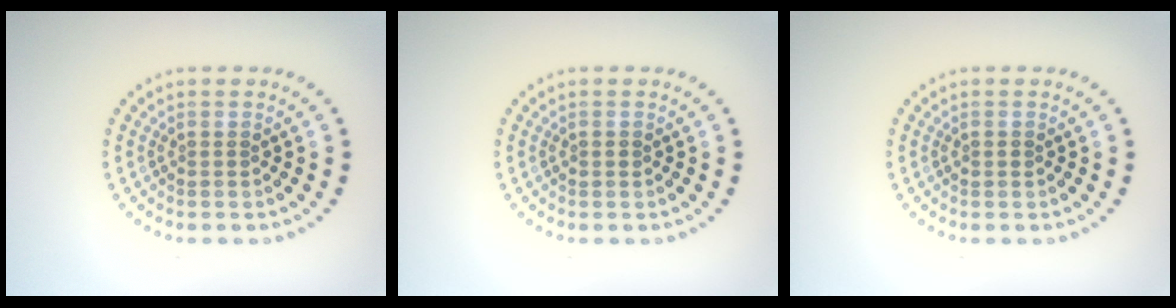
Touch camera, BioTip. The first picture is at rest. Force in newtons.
{"total": 0.6, "press": 0.6, "slide": 0.2}
{"total": 0.6, "press": 0.6, "slide": 0.2}